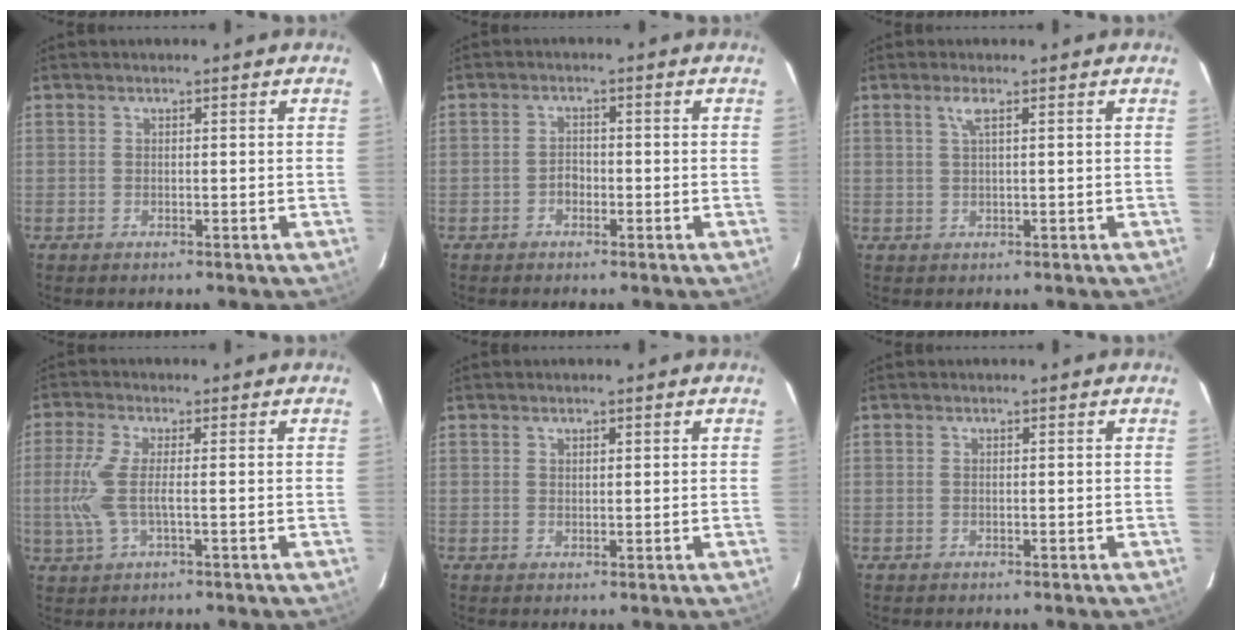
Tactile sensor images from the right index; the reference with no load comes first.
{"total": 1.8, "force": [-1.1, 1.3, 0.7], "torque": [-0.014, 0.007, -0.017]}
{"total": 1.9, "force": [0.9, -0.1, 1.7], "torque": [-0.033, 0.002, 0.018]}
{"total": 6.5, "force": [-0.7, 1.4, 6.3], "torque": [-0.144, -0.003, -0.013]}
{"total": 1.1, "force": [0.8, 0.6, 0.5], "torque": [-0.004, 0.002, 0.015]}
{"total": 0.0}